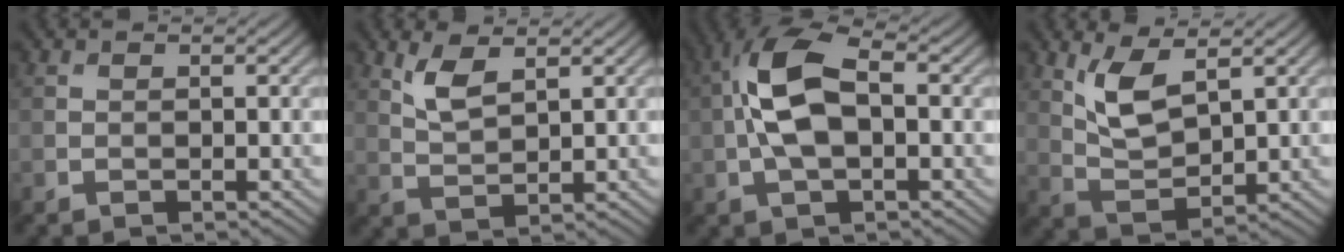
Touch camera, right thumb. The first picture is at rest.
{"total": 3.8, "force": [2.3, 1.4, 2.7], "torque": [-0.067, -0.003, 0.050]}
{"total": 9.0, "force": [0.0, 4.4, 7.9], "torque": [-0.168, 0.021, -0.009]}
{"total": 6.1, "force": [3.0, 2.4, 4.7], "torque": [-0.108, -0.007, 0.065]}